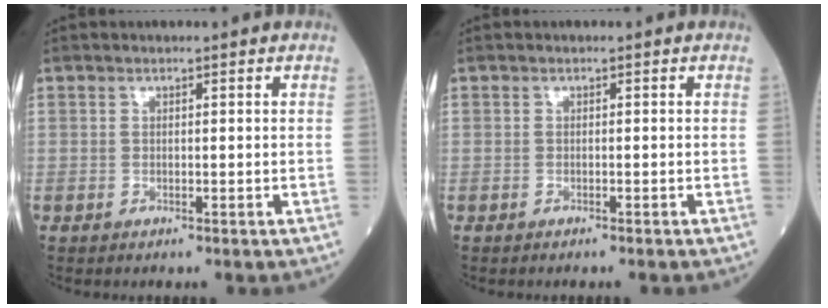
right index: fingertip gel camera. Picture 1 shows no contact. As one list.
[{"total": 1.1, "force": [-0.9, -0.1, 0.5], "torque": [-0.009, 0.000, -0.012]}]